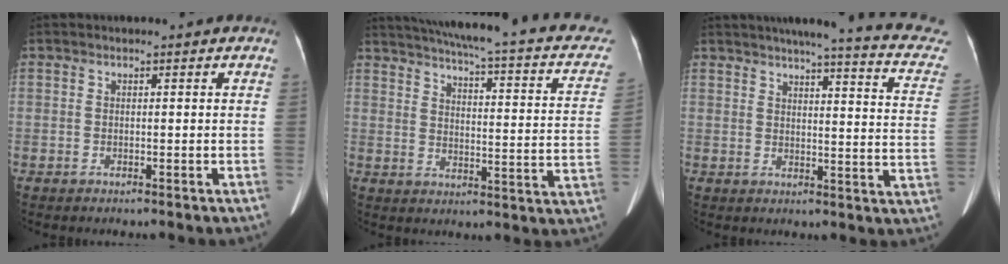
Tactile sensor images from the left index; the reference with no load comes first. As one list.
[{"total": 24.4, "force": [18.9, 4.5, 14.7], "torque": [-0.212, -0.008, 0.217]}, {"total": 20.7, "force": [17.8, 1.4, 10.5], "torque": [-0.130, -0.039, 0.190]}]